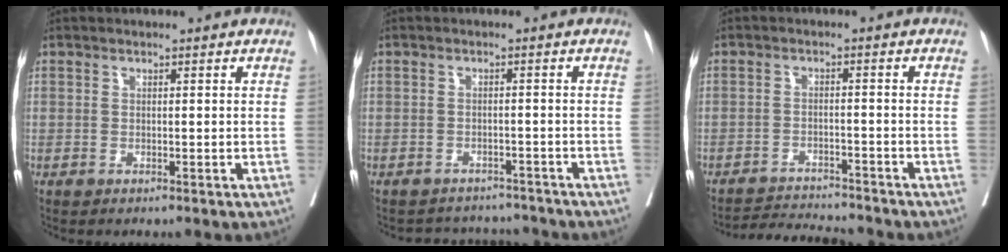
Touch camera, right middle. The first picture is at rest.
{"total": 6.5, "force": [-6.3, 1.8, -0.3], "torque": [0.009, 0.018, -0.077]}
{"total": 6.6, "force": [-6.6, -0.1, 0.6], "torque": [-0.008, -0.004, -0.110]}